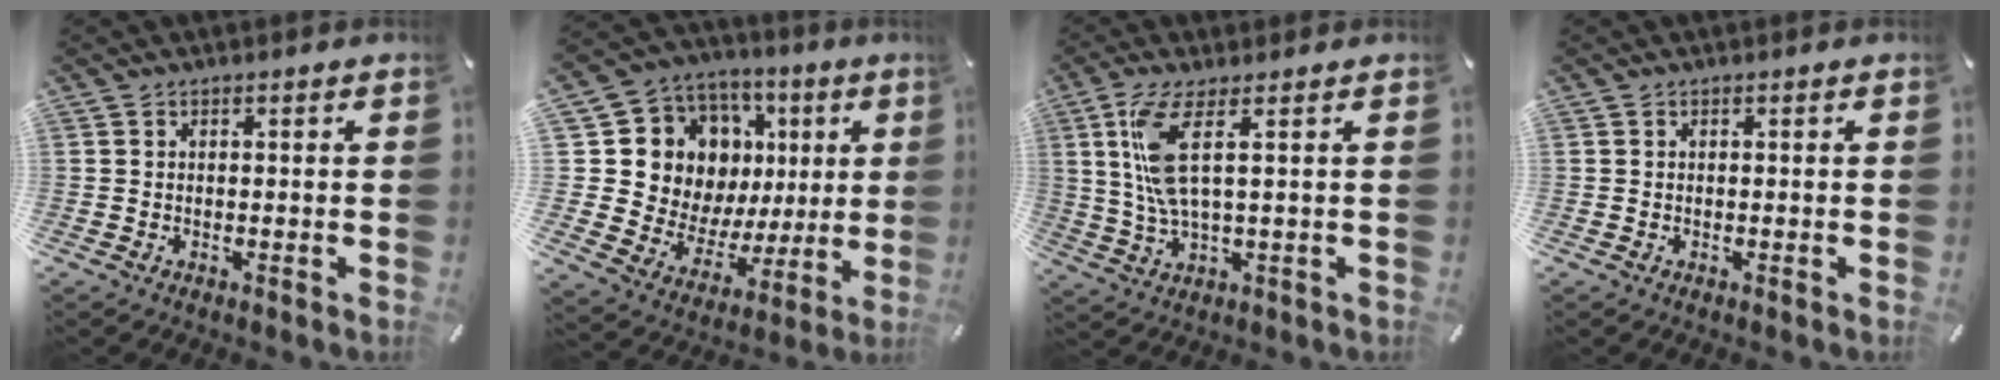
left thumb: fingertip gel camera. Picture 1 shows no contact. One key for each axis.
{"total": 15.4, "fx": 5.4, "fy": 13.4, "fz": 5.3, "tx": -0.095, "ty": -0.045, "tz": 0.128}
{"total": 10.7, "fx": 3.0, "fy": 2.6, "fz": 9.9, "tx": -0.217, "ty": -0.013, "tz": 0.048}
{"total": 0.0}